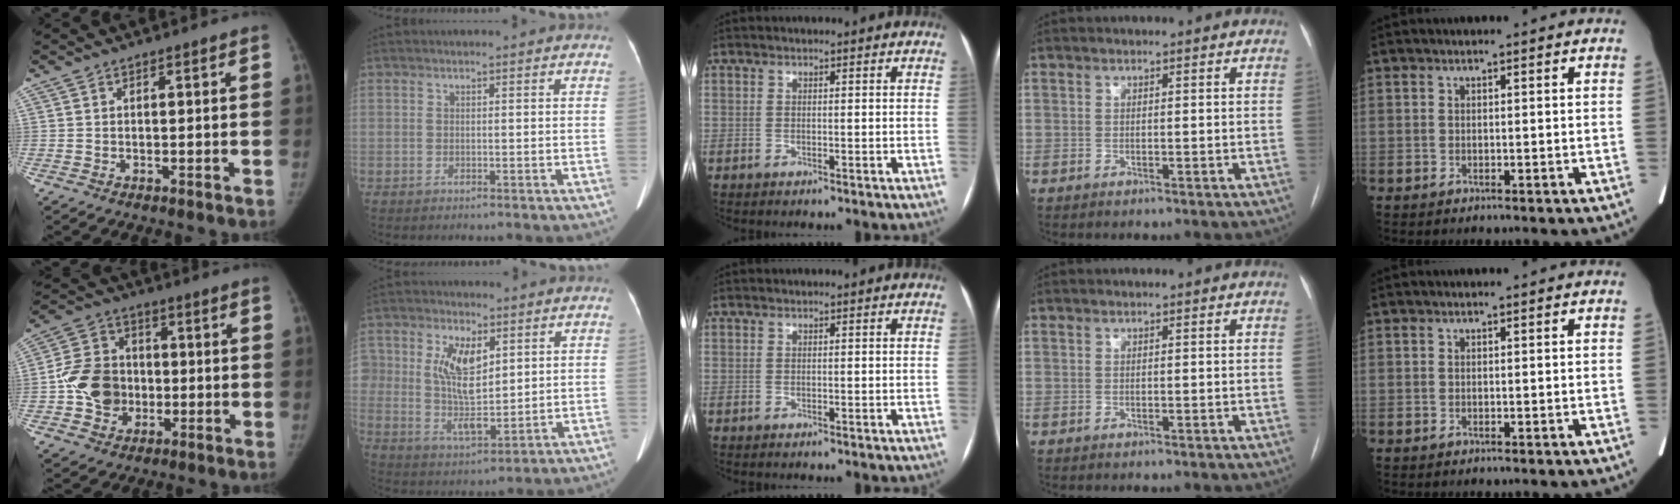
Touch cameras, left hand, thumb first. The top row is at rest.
{"thumb": {"total": 11.7, "force": [-1.6, 9.9, 6.1], "torque": [-0.084, 0.018, -0.034]}, "index": {"total": 9.7, "force": [2.2, 5.1, 7.9], "torque": [-0.156, 0.006, 0.048]}}